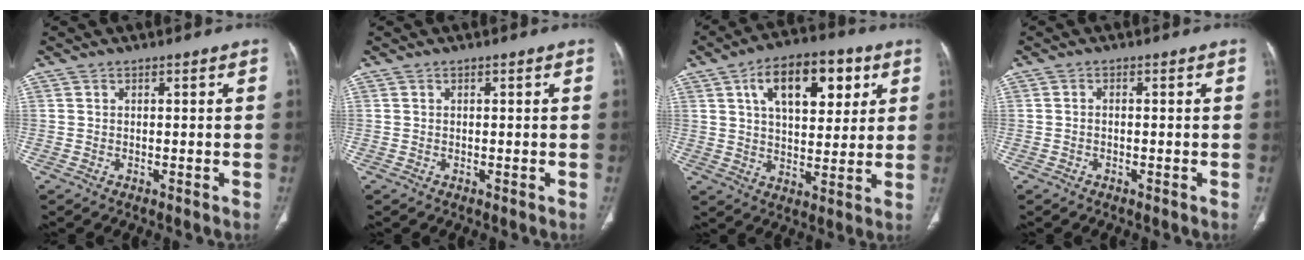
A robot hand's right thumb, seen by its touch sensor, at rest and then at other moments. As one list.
[{"total": 0.0}, {"total": 16.0, "force": [6.4, 8.5, 12.0], "torque": [-0.147, -0.008, 0.100]}, {"total": 0.7, "force": [-0.3, 0.4, 0.5], "torque": [-0.006, 0.002, -0.007]}]